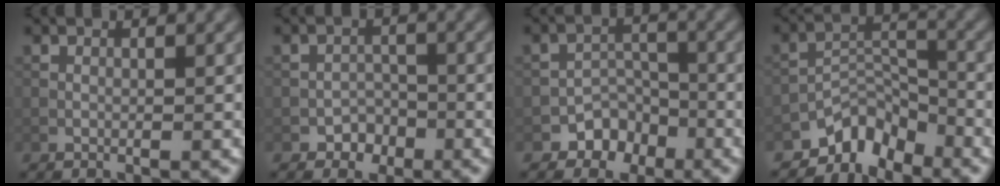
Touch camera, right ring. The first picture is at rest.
{"total": 1.9, "force": [-1.2, 1.4, 0.3], "torque": [0.003, 0.009, -0.021]}
{"total": 3.1, "force": [-2.1, 2.1, 0.6], "torque": [0.007, 0.012, -0.033]}
{"total": 4.6, "force": [-3.9, 2.1, 1.4], "torque": [-0.008, 0.006, -0.078]}